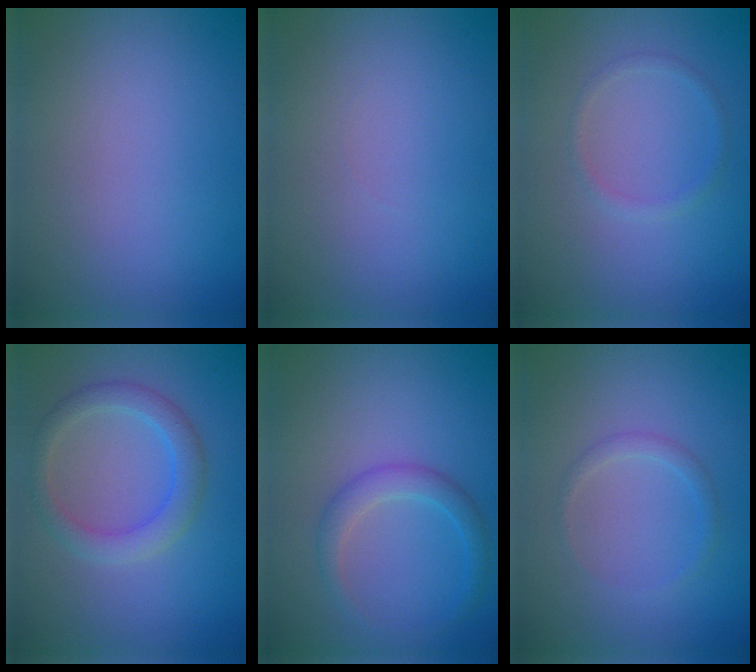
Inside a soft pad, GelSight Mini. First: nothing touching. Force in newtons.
{"total": 0.0}
{"total": 1.0, "press": 0.9, "slide": 0.0}
{"total": 2.9, "press": 2.9, "slide": 0.2}
{"total": 2.2, "press": 2.2, "slide": 0.1}
{"total": 1.1, "press": 1.1, "slide": 0.0}